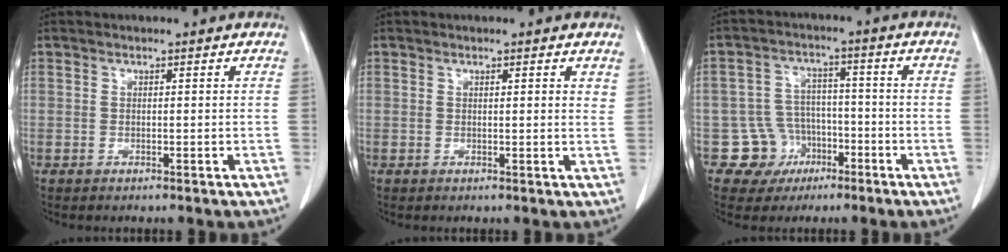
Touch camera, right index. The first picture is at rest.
{"total": 1.5, "force": [1.1, 0.2, 1.0], "torque": [-0.014, -0.003, 0.009]}
{"total": 7.0, "force": [-3.1, 6.3, 0.1], "torque": [0.010, 0.016, -0.044]}